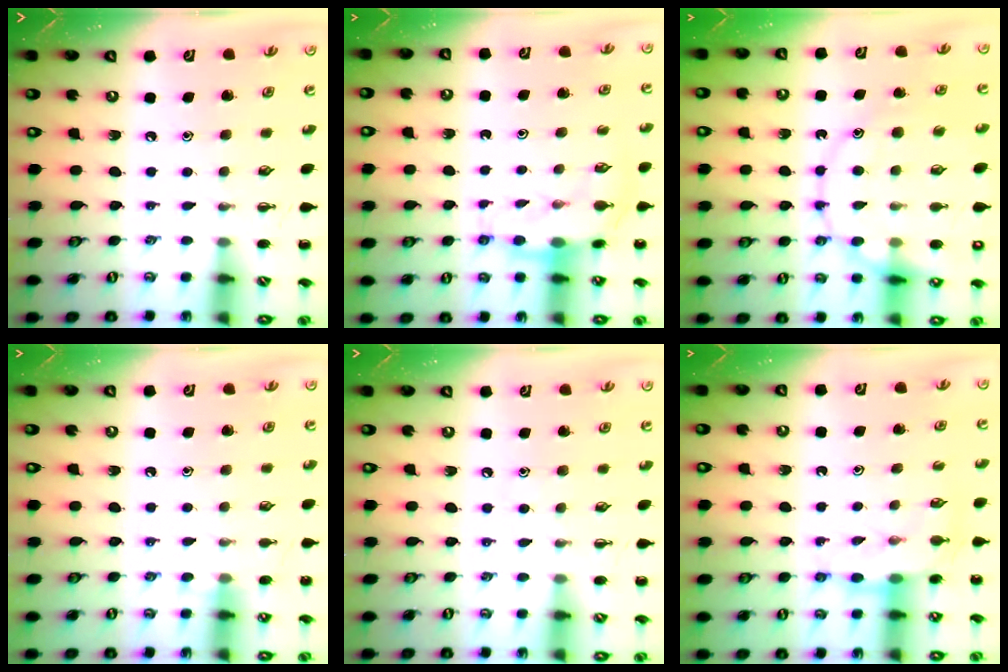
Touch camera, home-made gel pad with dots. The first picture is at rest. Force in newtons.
{"total": 7.7, "press": 7.6, "slide": 1.1}
{"total": 17.1, "press": 17.0, "slide": 2.2}
{"total": 7.8, "press": 7.4, "slide": 2.3}
{"total": 5.0, "press": 4.8, "slide": 1.4}
{"total": 7.7, "press": 7.7, "slide": 0.8}